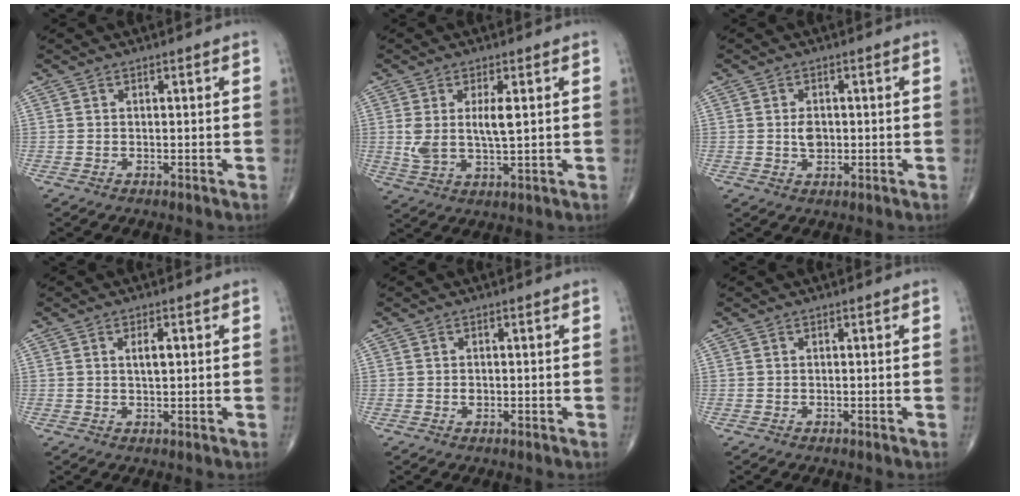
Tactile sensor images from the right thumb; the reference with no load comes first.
{"total": 7.1, "force": [1.3, 2.6, 6.5], "torque": [-0.133, -0.009, 0.032]}
{"total": 3.0, "force": [-0.1, 2.1, 2.2], "torque": [-0.029, 0.000, 0.000]}
{"total": 2.5, "force": [0.6, 1.0, 2.2], "torque": [-0.039, -0.001, 0.010]}
{"total": 0.9, "force": [-0.1, 0.7, 0.5], "torque": [-0.007, 0.001, -0.002]}
{"total": 0.0}